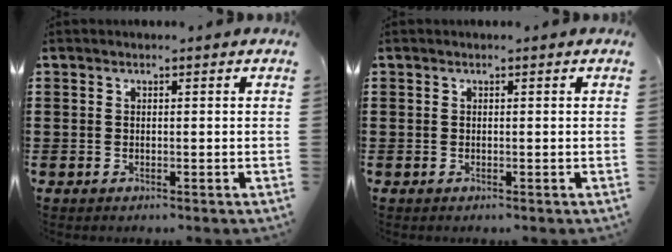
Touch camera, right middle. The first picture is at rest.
{"total": 0.0}